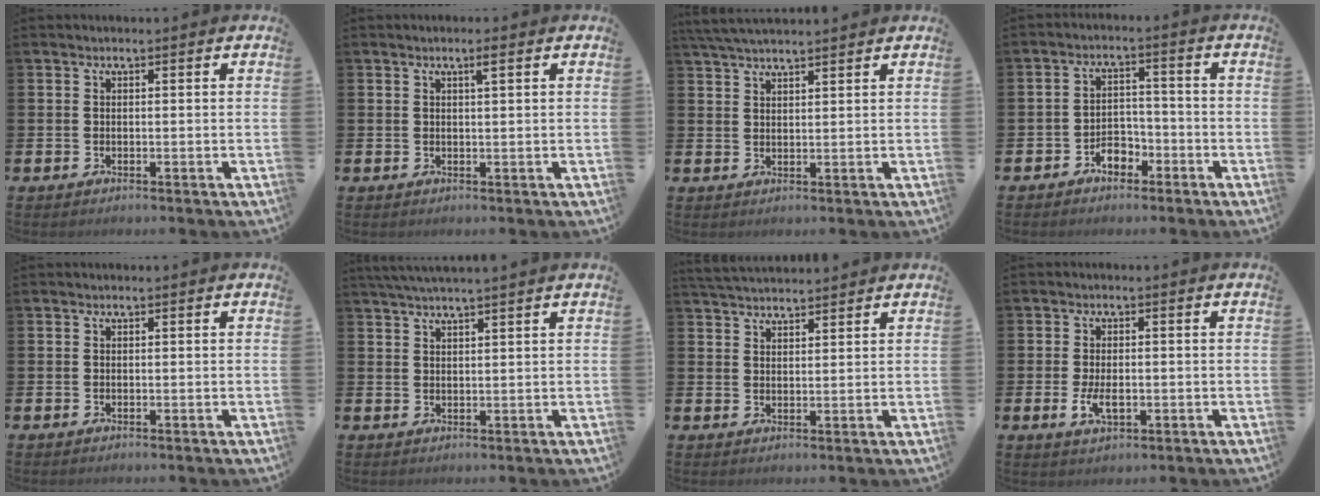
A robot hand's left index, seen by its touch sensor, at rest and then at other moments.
{"total": 1.6, "force": [1.0, 0.2, 1.3], "torque": [-0.016, -0.001, 0.013]}
{"total": 4.1, "force": [3.8, 0.5, 1.5], "torque": [-0.033, -0.010, 0.070]}
{"total": 3.6, "force": [-2.5, 2.0, 1.6], "torque": [-0.027, 0.009, -0.054]}
{"total": 0.0}
{"total": 2.6, "force": [2.5, -0.5, 0.6], "torque": [-0.019, -0.002, 0.048]}
{"total": 3.6, "force": [3.6, 0.4, 0.5], "torque": [-0.014, -0.017, 0.066]}
{"total": 3.3, "force": [-0.5, 1.8, 2.7], "torque": [-0.038, -0.002, -0.010]}